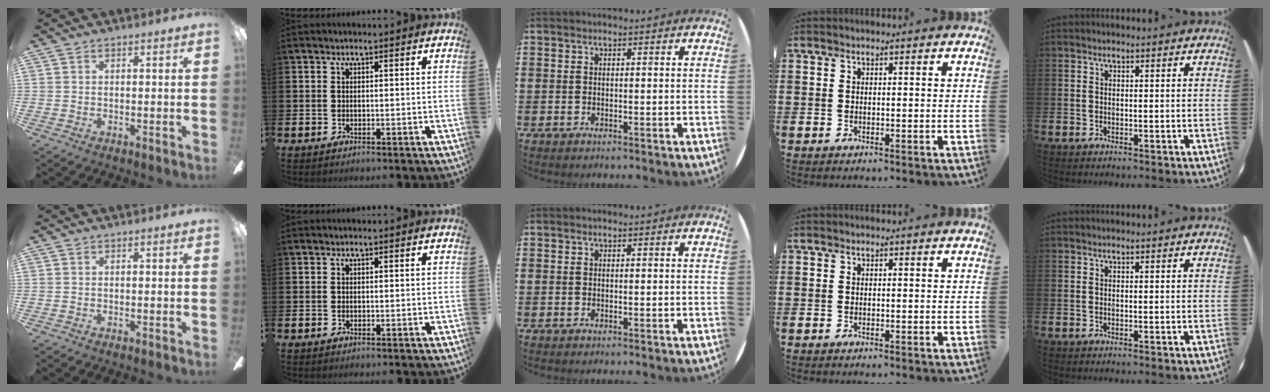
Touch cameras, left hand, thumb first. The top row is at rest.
{}